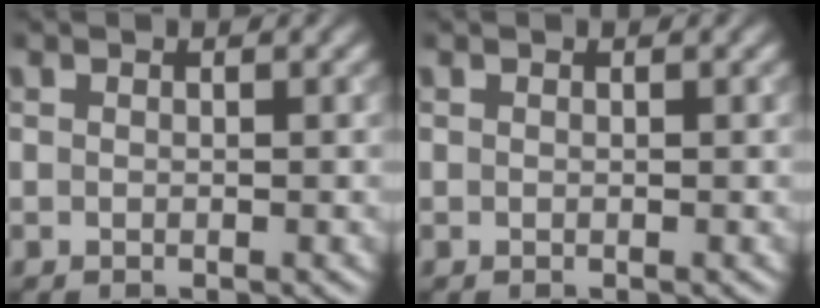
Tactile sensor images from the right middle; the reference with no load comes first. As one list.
[{"total": 0.0}]